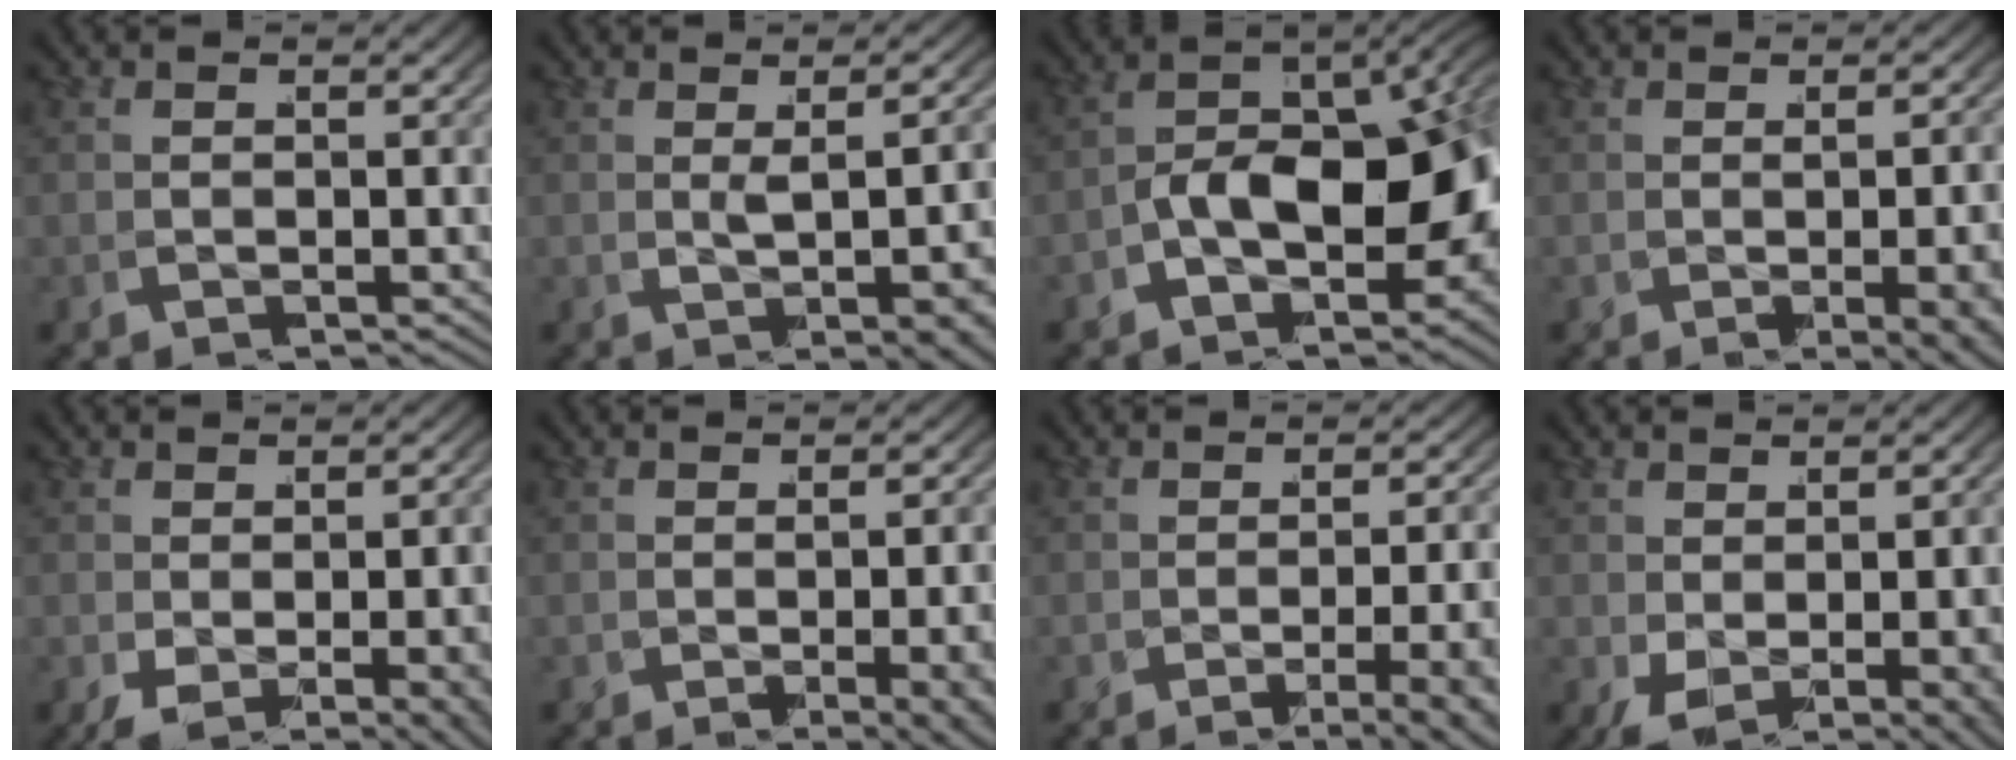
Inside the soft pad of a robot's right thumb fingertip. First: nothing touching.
{"total": 4.3, "force": [0.2, 1.1, 4.1], "torque": [-0.047, 0.009, 0.008]}
{"total": 9.8, "force": [-2.7, 6.0, 7.3], "torque": [-0.108, -0.029, -0.032]}
{"total": 4.2, "force": [-0.8, 0.8, 4.1], "torque": [-0.042, -0.006, -0.005]}
{"total": 3.1, "force": [-0.5, 0.5, 3.0], "torque": [-0.033, -0.015, 0.004]}
{"total": 4.3, "force": [-0.9, 0.8, 4.1], "torque": [-0.044, -0.007, -0.007]}
{"total": 6.4, "force": [-2.5, 1.7, 5.7], "torque": [-0.060, 0.004, -0.040]}
{"total": 3.2, "force": [-0.4, 1.0, 3.0], "torque": [-0.034, -0.016, 0.011]}